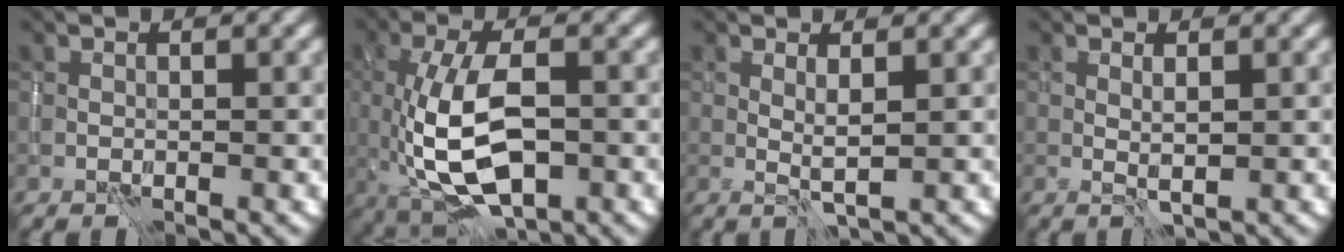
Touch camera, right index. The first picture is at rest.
{"total": 9.1, "force": [-1.6, 4.1, 8.0], "torque": [-0.161, -0.007, -0.027]}
{"total": 1.3, "force": [0.6, -0.1, 1.2], "torque": [-0.025, -0.005, 0.010]}
{"total": 1.0, "force": [0.4, -0.1, 0.9], "torque": [-0.020, -0.002, 0.009]}